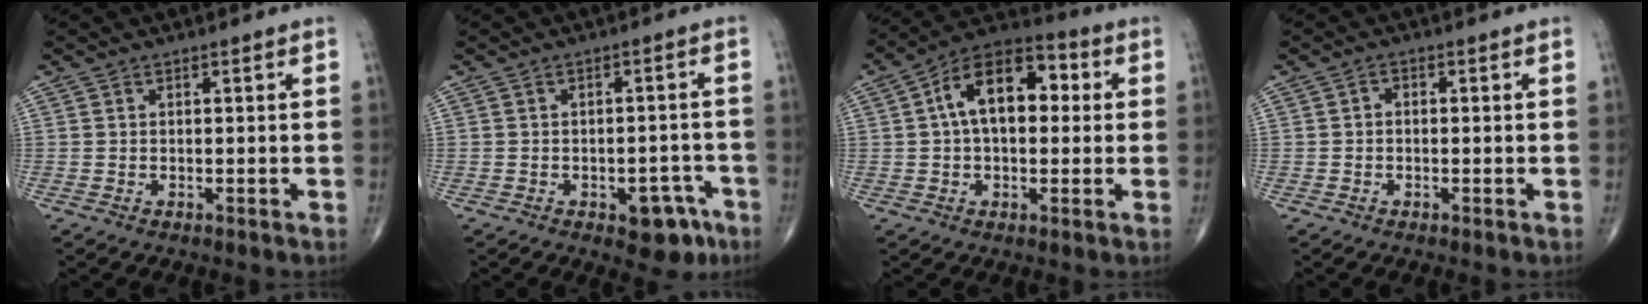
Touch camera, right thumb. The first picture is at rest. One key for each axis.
{"total": 6.8, "fx": -3.6, "fy": 3.6, "fz": 4.4, "tx": -0.026, "ty": 0.027, "tz": -0.041}
{"total": 14.4, "fx": 2.3, "fy": 8.5, "fz": 11.5, "tx": -0.167, "ty": 0.035, "tz": 0.026}
{"total": 1.2, "fx": -0.2, "fy": 0.9, "fz": 0.7, "tx": -0.004, "ty": 0.005, "tz": -0.008}